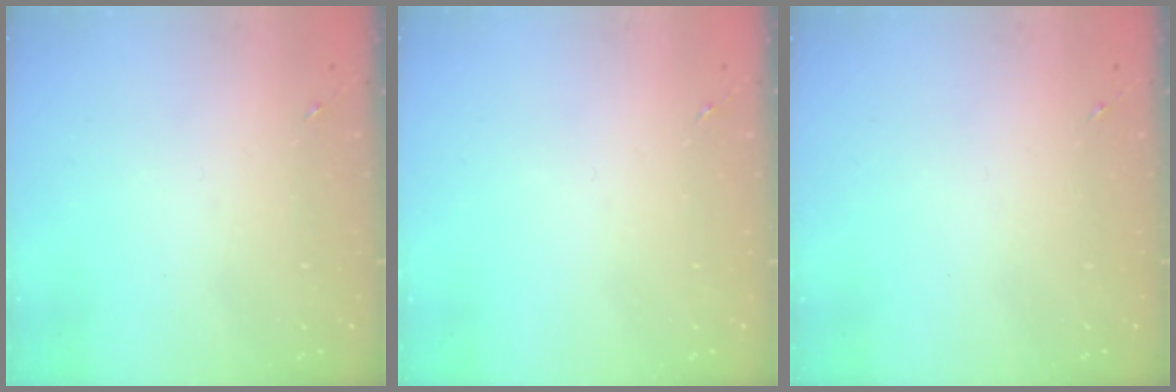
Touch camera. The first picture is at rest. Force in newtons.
{"total": 0.0}
{"total": 0.0}